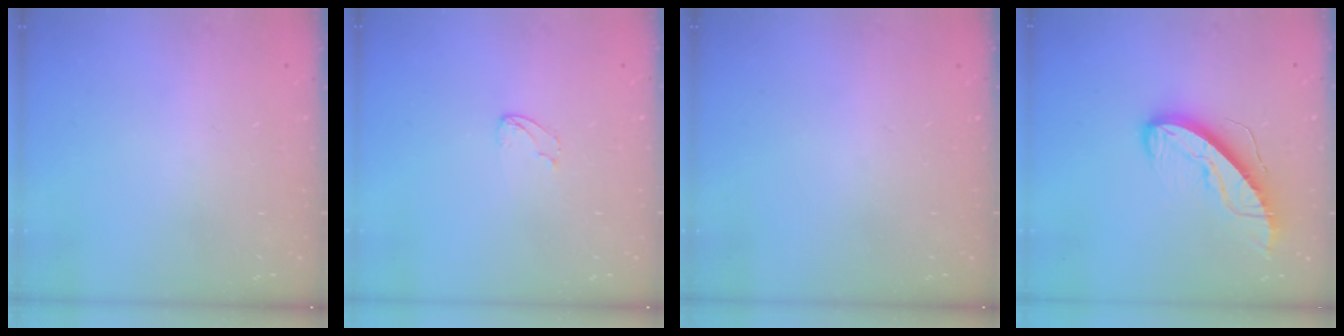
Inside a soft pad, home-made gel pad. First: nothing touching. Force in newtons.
{"total": 2.8, "press": 2.8, "slide": 0.2}
{"total": 0.0}
{"total": 11.2, "press": 11.2, "slide": 0.9}